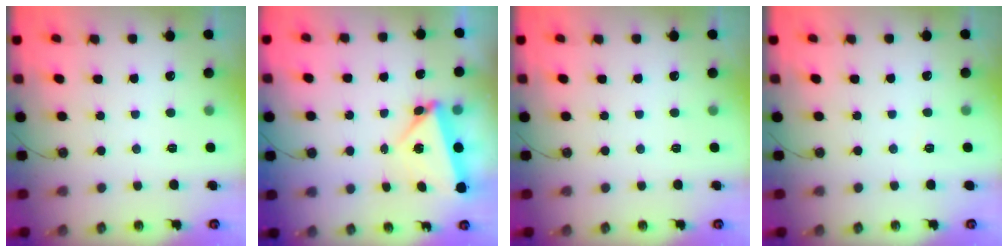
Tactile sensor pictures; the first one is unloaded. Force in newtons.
{"total": 6.2, "press": 6.1, "slide": 0.9}
{"total": 0.0}
{"total": 3.4, "press": 2.7, "slide": 2.1}